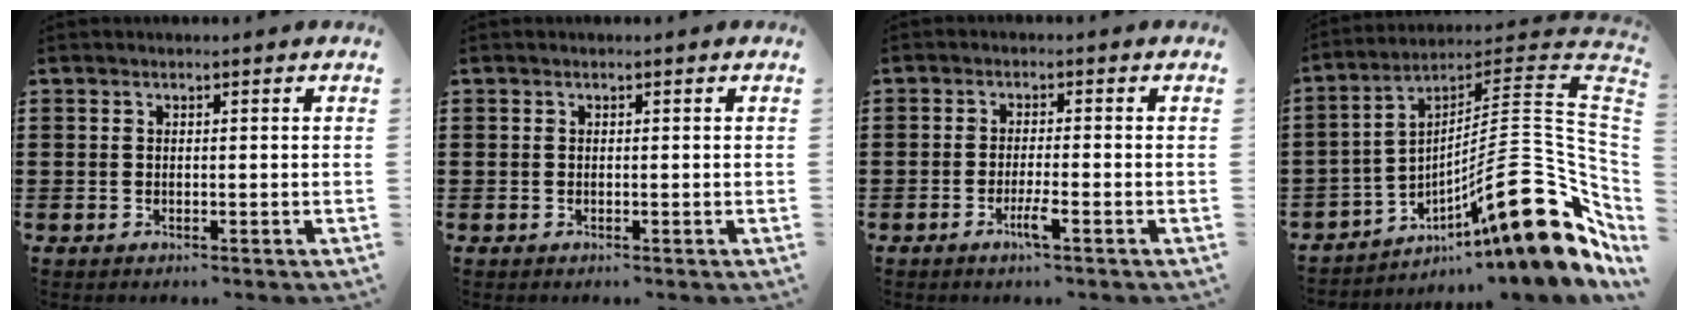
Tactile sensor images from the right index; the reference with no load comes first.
{"total": 0.0}
{"total": 3.2, "force": [-1.7, 0.1, 2.7], "torque": [-0.060, -0.011, -0.035]}
{"total": 20.5, "force": [-7.8, 5.3, 18.2], "torque": [-0.271, 0.000, -0.132]}